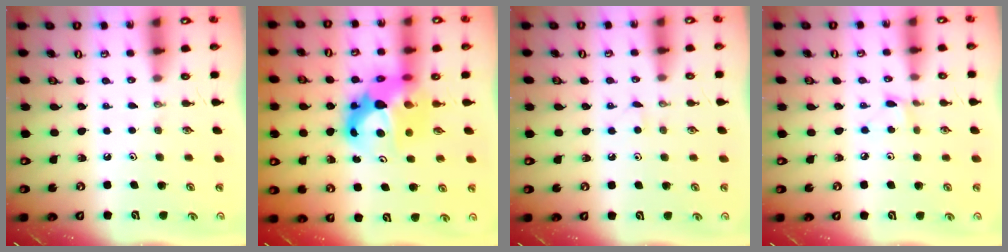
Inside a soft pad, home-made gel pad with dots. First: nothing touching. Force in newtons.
{"total": 11.1, "press": 11.0, "slide": 0.7}
{"total": 3.5, "press": 3.5, "slide": 0.3}
{"total": 3.5, "press": 3.5, "slide": 0.3}